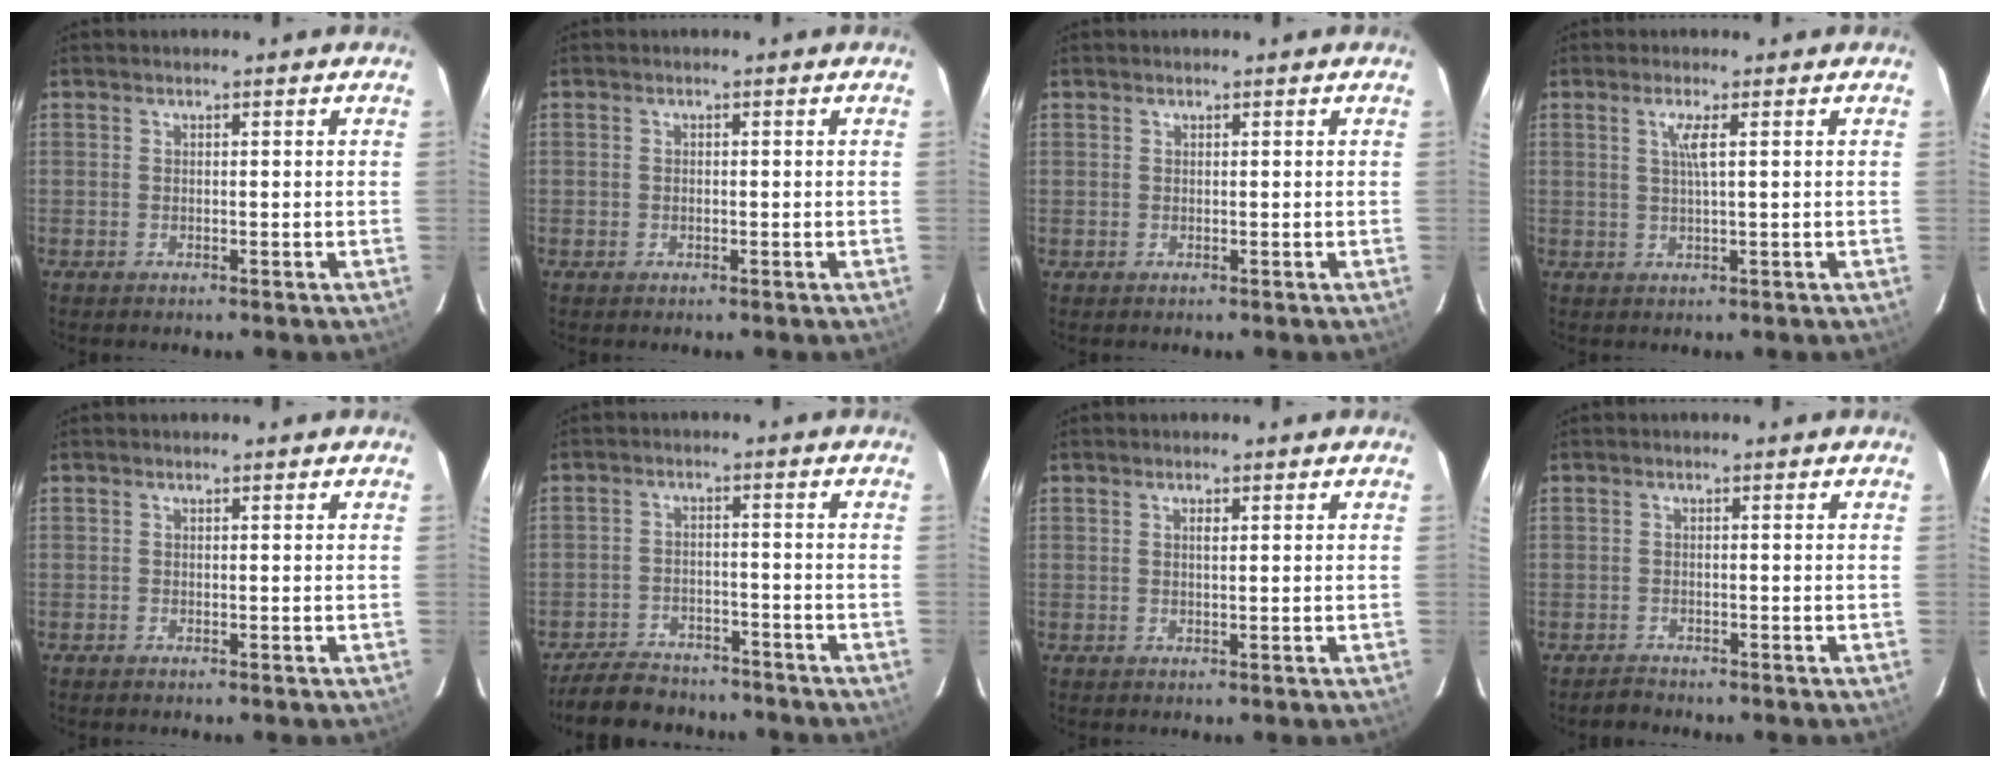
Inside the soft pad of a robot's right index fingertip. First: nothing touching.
{"total": 0.8, "force": [-0.2, 0.7, 0.4], "torque": [-0.006, 0.001, -0.005]}
{"total": 0.7, "force": [0.2, 0.6, -0.2], "torque": [0.008, 0.002, 0.002]}
{"total": 2.8, "force": [0.9, -0.3, 2.6], "torque": [-0.051, -0.004, 0.018]}
{"total": 0.0}
{"total": 11.1, "force": [-9.5, 4.8, 3.3], "torque": [-0.089, 0.008, -0.135]}
{"total": 1.1, "force": [0.5, 0.4, 0.9], "torque": [-0.015, 0.001, 0.007]}
{"total": 1.6, "force": [-1.4, 0.6, -0.3], "torque": [0.004, 0.004, -0.024]}